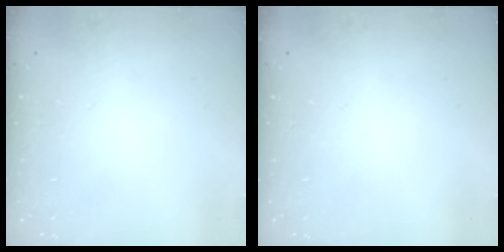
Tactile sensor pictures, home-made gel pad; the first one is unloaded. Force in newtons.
{"total": 0.0}